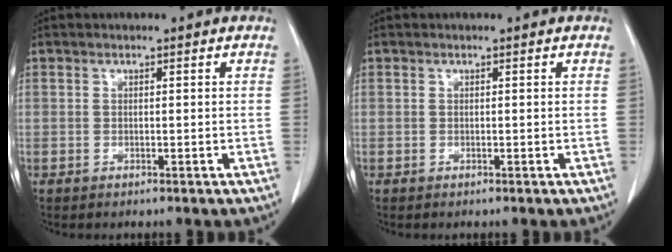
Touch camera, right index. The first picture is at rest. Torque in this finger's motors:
{"motor_torque": [0.00, 0.00, 0.00, 0.00]}